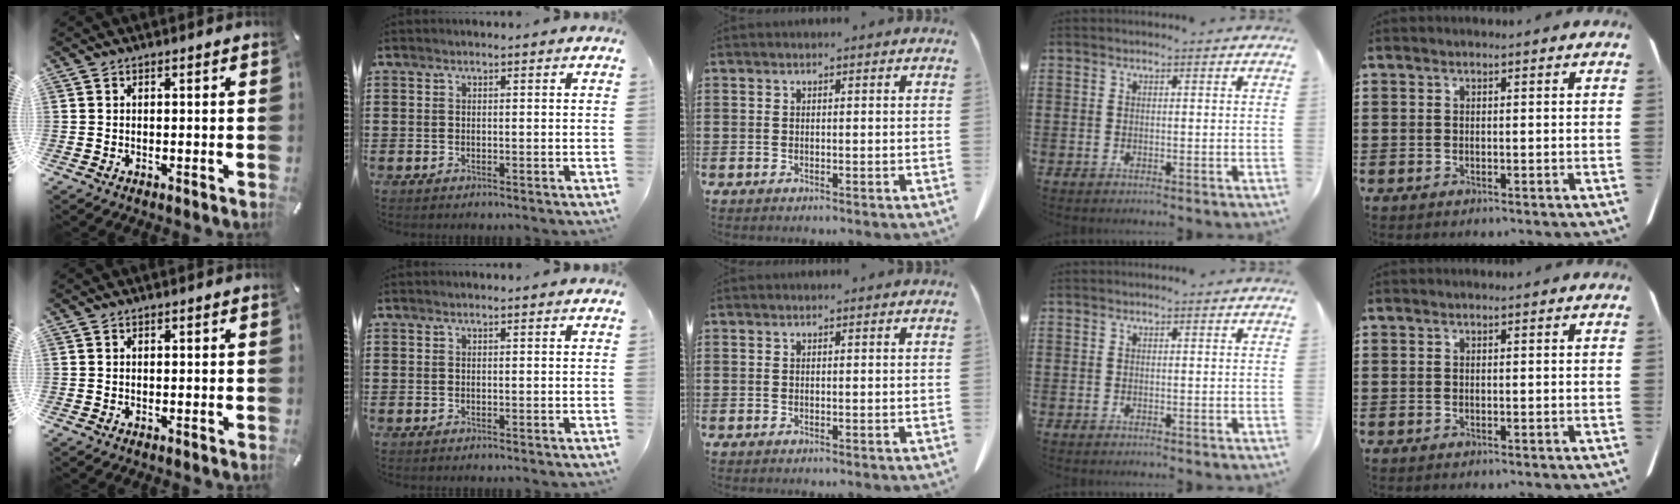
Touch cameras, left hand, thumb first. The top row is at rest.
{}